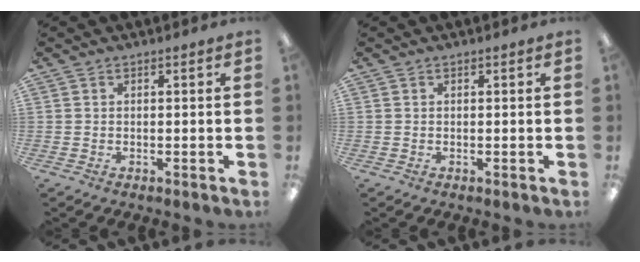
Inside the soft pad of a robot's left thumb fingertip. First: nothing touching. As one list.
[{"total": 0.0}]